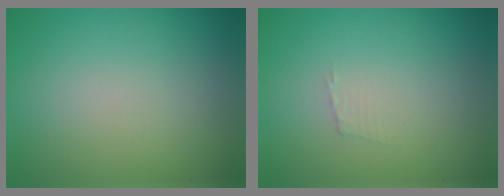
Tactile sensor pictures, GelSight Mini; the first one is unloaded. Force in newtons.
{"total": 0.7, "press": 0.7, "slide": 0.1}